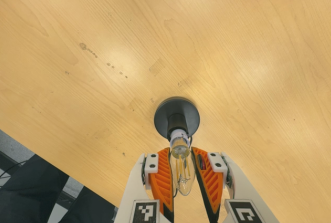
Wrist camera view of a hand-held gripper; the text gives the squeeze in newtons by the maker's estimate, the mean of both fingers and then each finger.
{"total": 12.9, "left": 12.2, "right": 13.6}